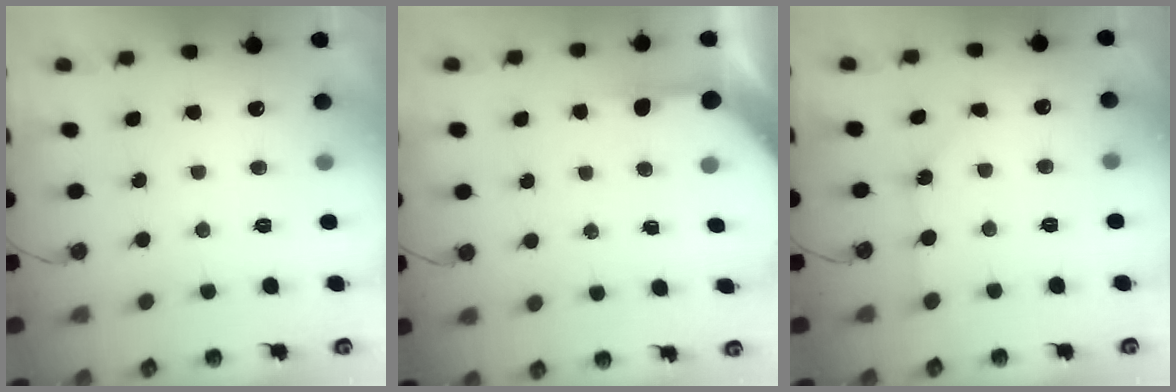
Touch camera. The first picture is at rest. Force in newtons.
{"total": 4.5, "press": 4.5, "slide": 0.4}
{"total": 0.9, "press": 0.8, "slide": 0.2}